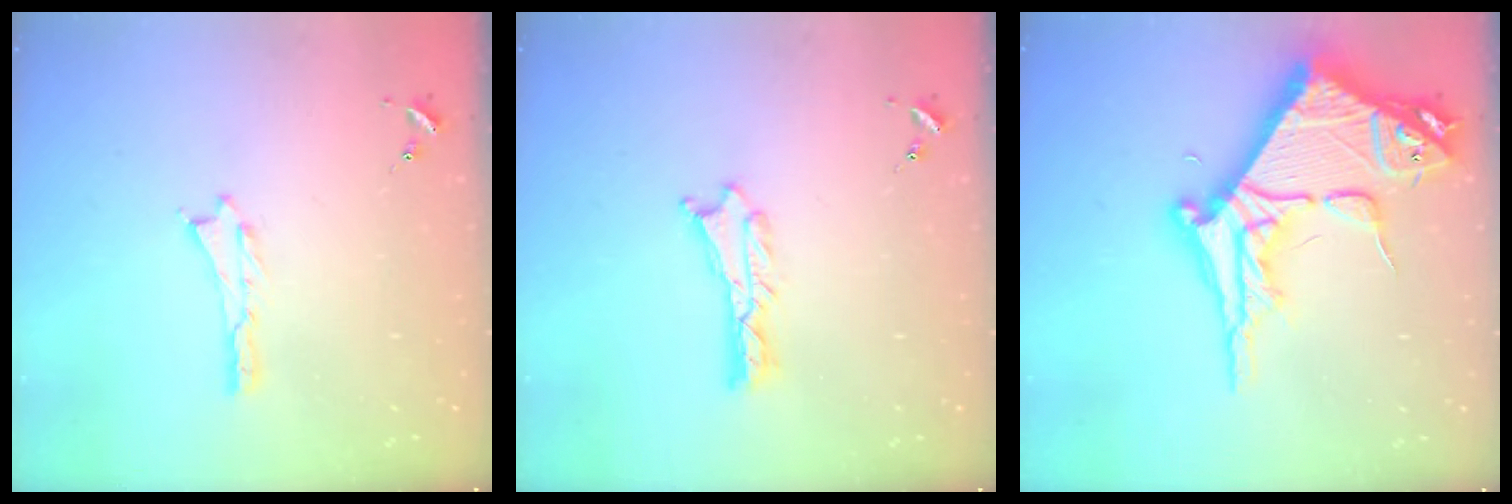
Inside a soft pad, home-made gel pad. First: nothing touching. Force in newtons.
{"total": 0.7, "press": 0.7, "slide": 0.1}
{"total": 15.7, "press": 15.6, "slide": 1.7}